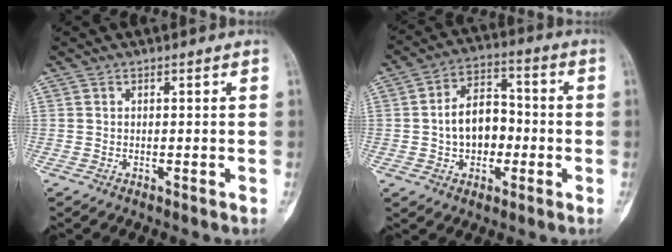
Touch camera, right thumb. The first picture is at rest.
{"total": 10.5, "force": [-1.2, 7.4, 7.3], "torque": [-0.085, 0.034, -0.027]}